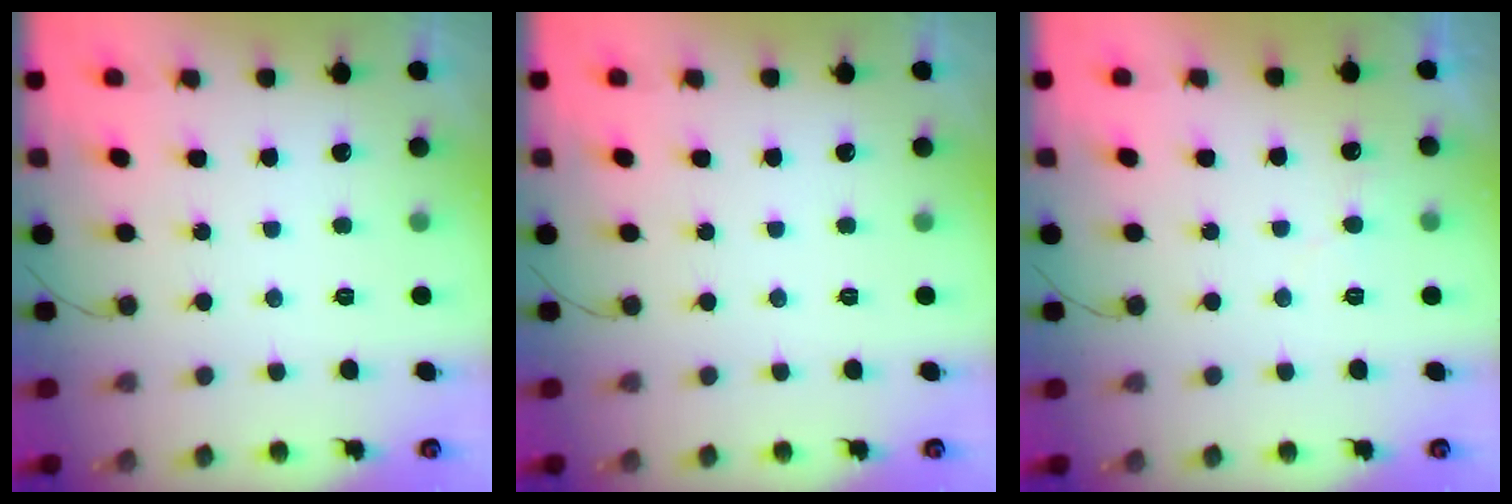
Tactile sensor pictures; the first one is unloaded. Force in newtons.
{"total": 0.0}
{"total": 5.4, "press": 5.3, "slide": 0.5}